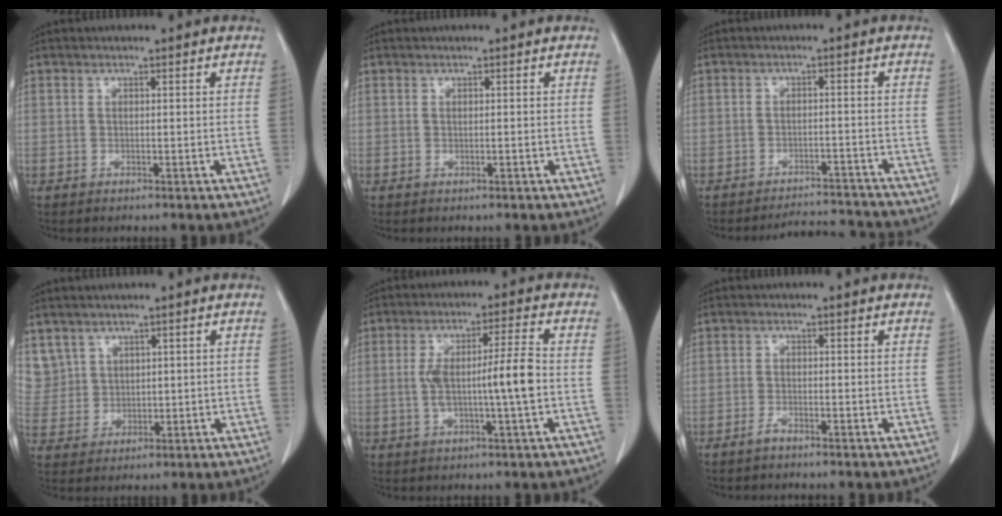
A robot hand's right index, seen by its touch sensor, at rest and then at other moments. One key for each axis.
{"total": 0.0}
{"total": 6.2, "fx": -6.1, "fy": 0.6, "fz": -1.1, "tx": 0.021, "ty": 0.016, "tz": -0.086}
{"total": 6.1, "fx": 3.5, "fy": 5.0, "fz": 0.2, "tx": -0.006, "ty": 0.011, "tz": 0.083}
{"total": 8.6, "fx": -0.9, "fy": 0.2, "fz": 8.6, "tx": -0.156, "ty": 0.011, "tz": -0.015}
{"total": 1.1, "fx": -1.0, "fy": 0.1, "fz": 0.4, "tx": -0.007, "ty": 0.001, "tz": -0.022}